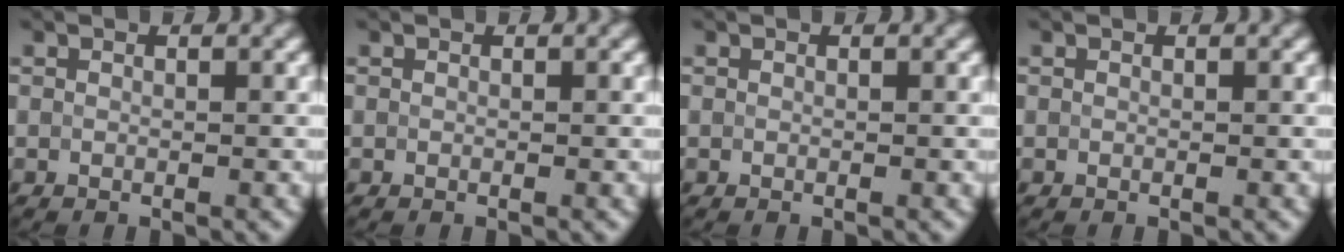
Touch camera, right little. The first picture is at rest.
{"total": 0.0}
{"total": 0.0}
{"total": 0.0}